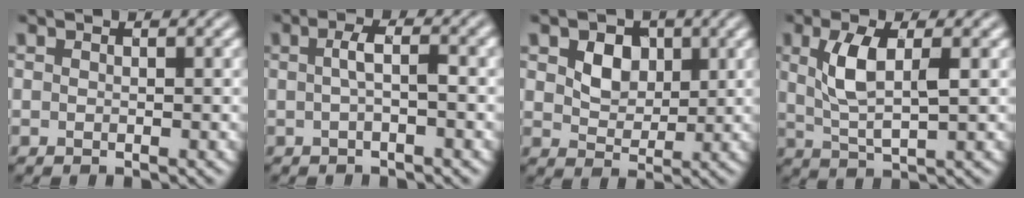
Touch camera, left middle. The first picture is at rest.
{"total": 2.2, "force": [-0.1, 0.4, 2.2], "torque": [-0.043, 0.008, -0.003]}
{"total": 3.5, "force": [1.1, 2.5, 2.1], "torque": [-0.043, -0.003, 0.014]}
{"total": 4.7, "force": [1.1, 1.8, 4.2], "torque": [-0.090, 0.002, 0.023]}